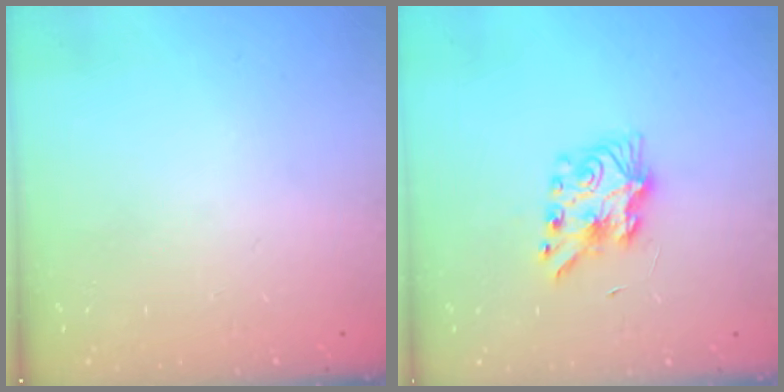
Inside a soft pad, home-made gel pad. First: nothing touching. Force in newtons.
{"total": 7.9, "press": 7.9, "slide": 0.7}